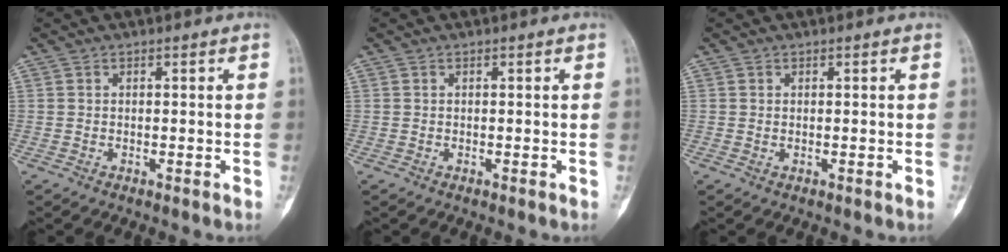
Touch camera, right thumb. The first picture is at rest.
{"total": 0.0}
{"total": 0.0}